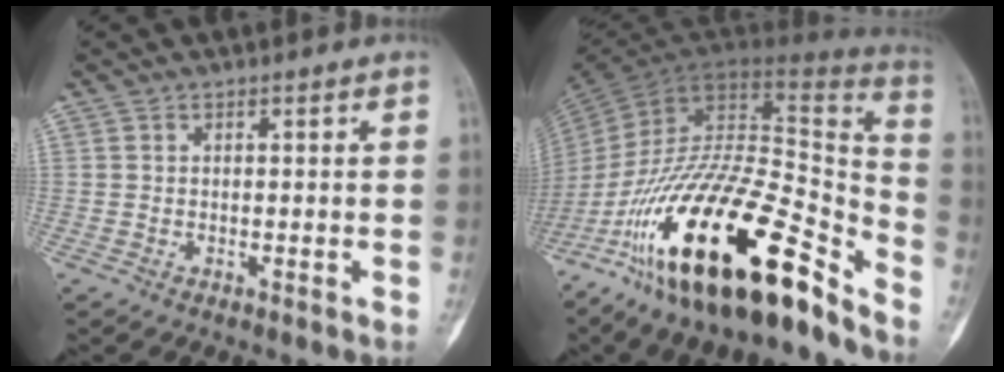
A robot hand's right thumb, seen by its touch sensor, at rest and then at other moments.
{"total": 32.9, "force": [-20.2, 10.6, 23.7], "torque": [-0.358, 0.076, -0.339]}